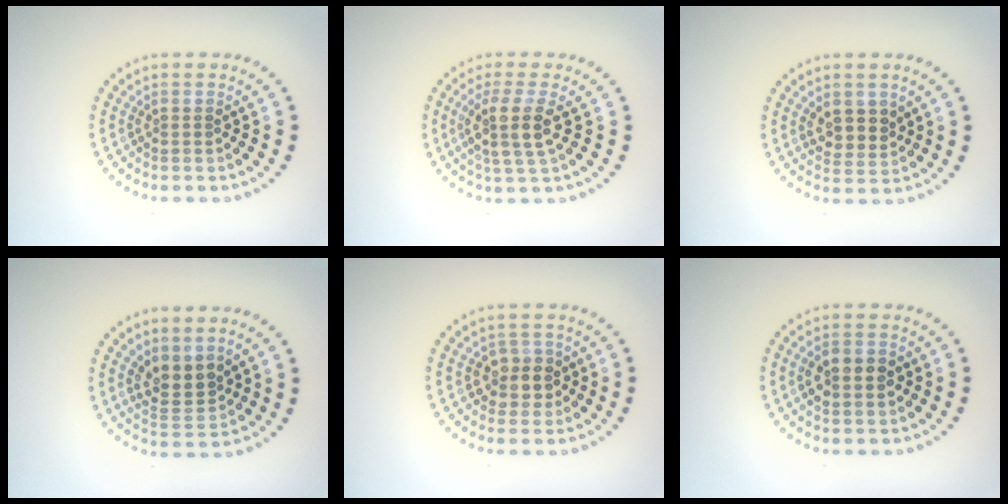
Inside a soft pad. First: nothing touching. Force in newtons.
{"total": 3.2, "press": 2.7, "slide": 1.7}
{"total": 2.8, "press": 2.5, "slide": 1.3}
{"total": 3.1, "press": 2.8, "slide": 1.4}
{"total": 2.6, "press": 2.4, "slide": 0.9}
{"total": 3.6, "press": 3.6, "slide": 0.1}